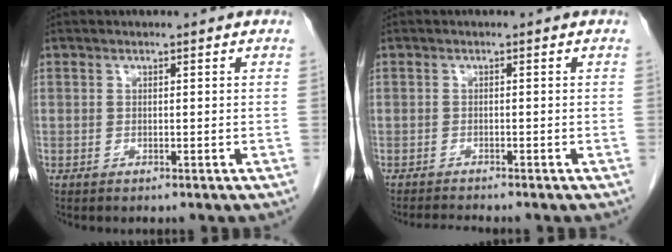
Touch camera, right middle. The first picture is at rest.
{"total": 1.9, "force": [-1.8, -0.6, 0.2], "torque": [-0.014, -0.012, -0.034]}